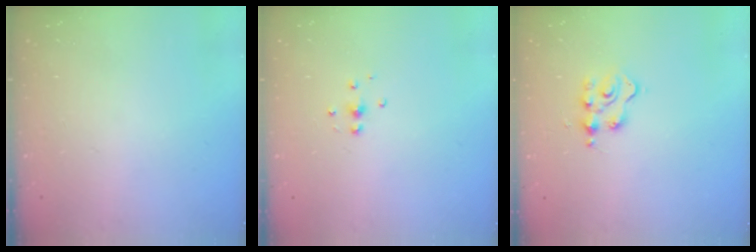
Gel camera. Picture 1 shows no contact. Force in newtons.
{"total": 4.7, "press": 4.6, "slide": 0.5}
{"total": 3.3, "press": 3.2, "slide": 0.5}